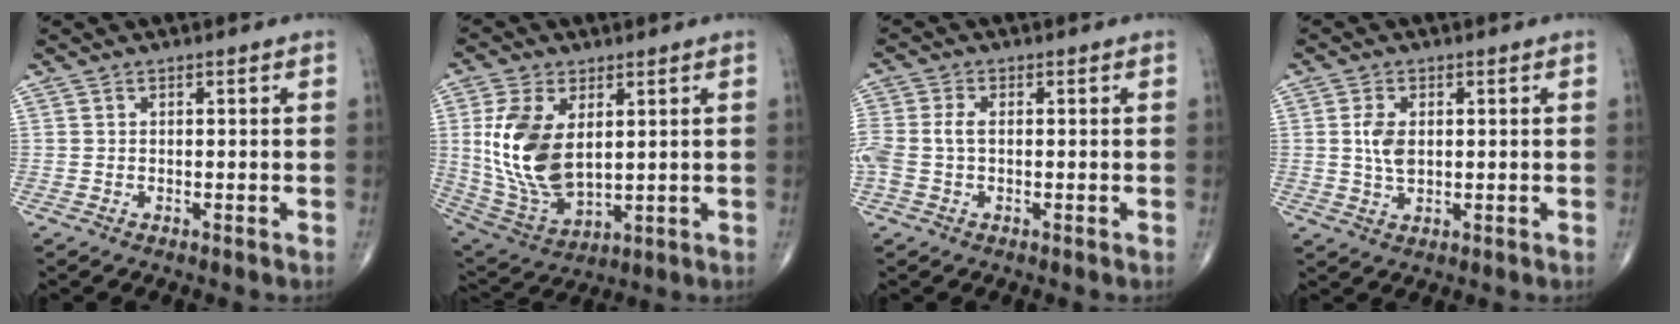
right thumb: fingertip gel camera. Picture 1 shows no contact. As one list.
[{"total": 15.5, "force": [2.8, 8.8, 12.5], "torque": [-0.246, -0.019, 0.070]}, {"total": 5.8, "force": [-0.4, 3.5, 4.6], "torque": [-0.134, 0.011, -0.007]}, {"total": 4.3, "force": [0.6, 2.5, 3.5], "torque": [-0.070, -0.004, 0.012]}]